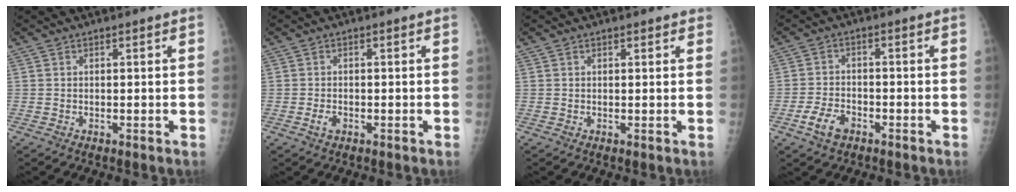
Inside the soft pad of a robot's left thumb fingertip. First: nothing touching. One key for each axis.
{"total": 1.6, "fx": -0.7, "fy": 1.0, "fz": 1.1, "tx": -0.020, "ty": 0.001, "tz": -0.013}
{"total": 1.1, "fx": 0.8, "fy": 0.5, "fz": 0.5, "tx": -0.002, "ty": -0.003, "tz": 0.007}
{"total": 5.0, "fx": -2.8, "fy": 3.0, "fz": 2.8, "tx": -0.050, "ty": 0.015, "tz": -0.051}